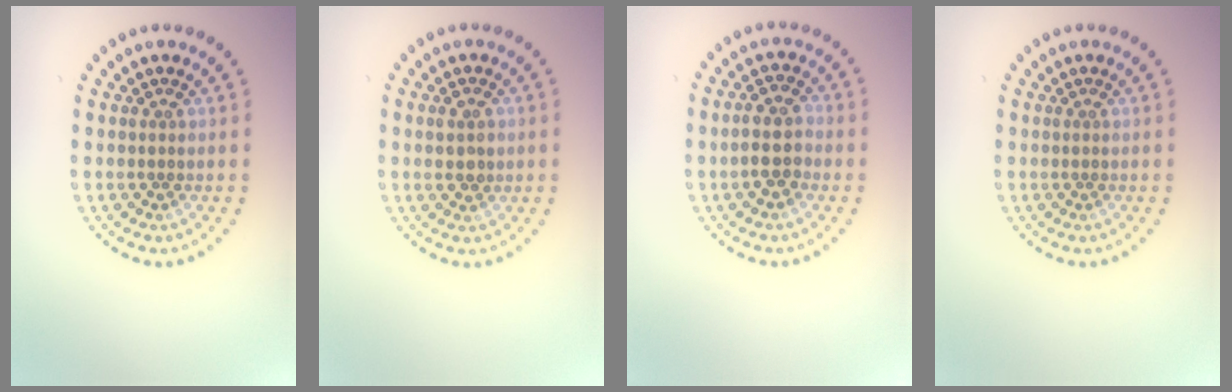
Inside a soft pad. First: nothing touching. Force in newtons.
{"total": 1.8, "press": 1.8, "slide": 0.0}
{"total": 2.9, "press": 2.8, "slide": 0.9}
{"total": 0.0}